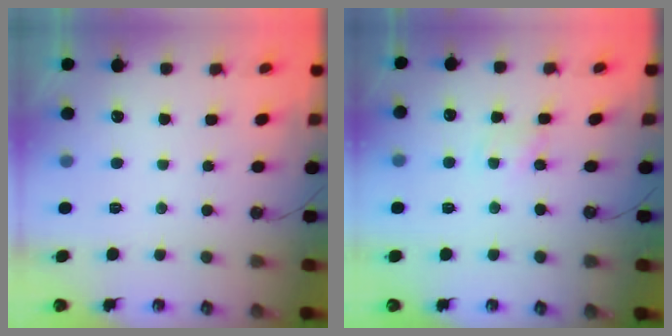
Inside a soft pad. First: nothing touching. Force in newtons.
{"total": 2.7, "press": 2.7, "slide": 0.4}